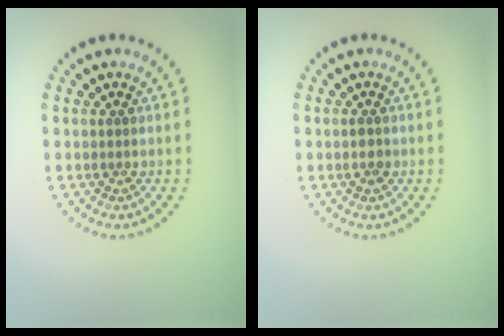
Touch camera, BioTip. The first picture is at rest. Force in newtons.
{"total": 0.9, "press": 0.9, "slide": 0.1}